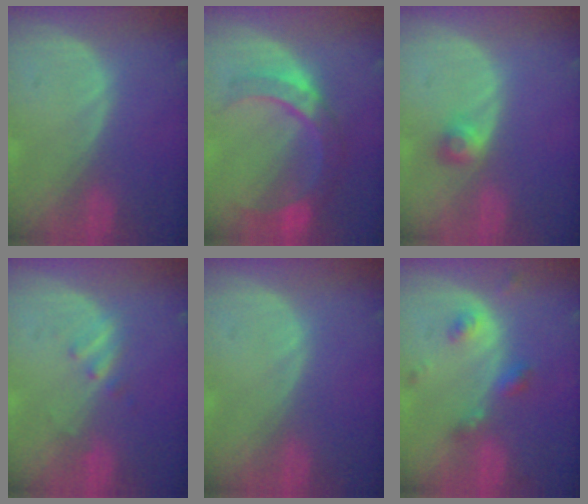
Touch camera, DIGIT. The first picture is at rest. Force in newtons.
{"total": 7.8, "press": 7.6, "slide": 1.6}
{"total": 2.5, "press": 2.2, "slide": 1.2}
{"total": 1.9, "press": 1.9, "slide": 0.3}
{"total": 0.0}
{"total": 4.6, "press": 4.1, "slide": 2.0}